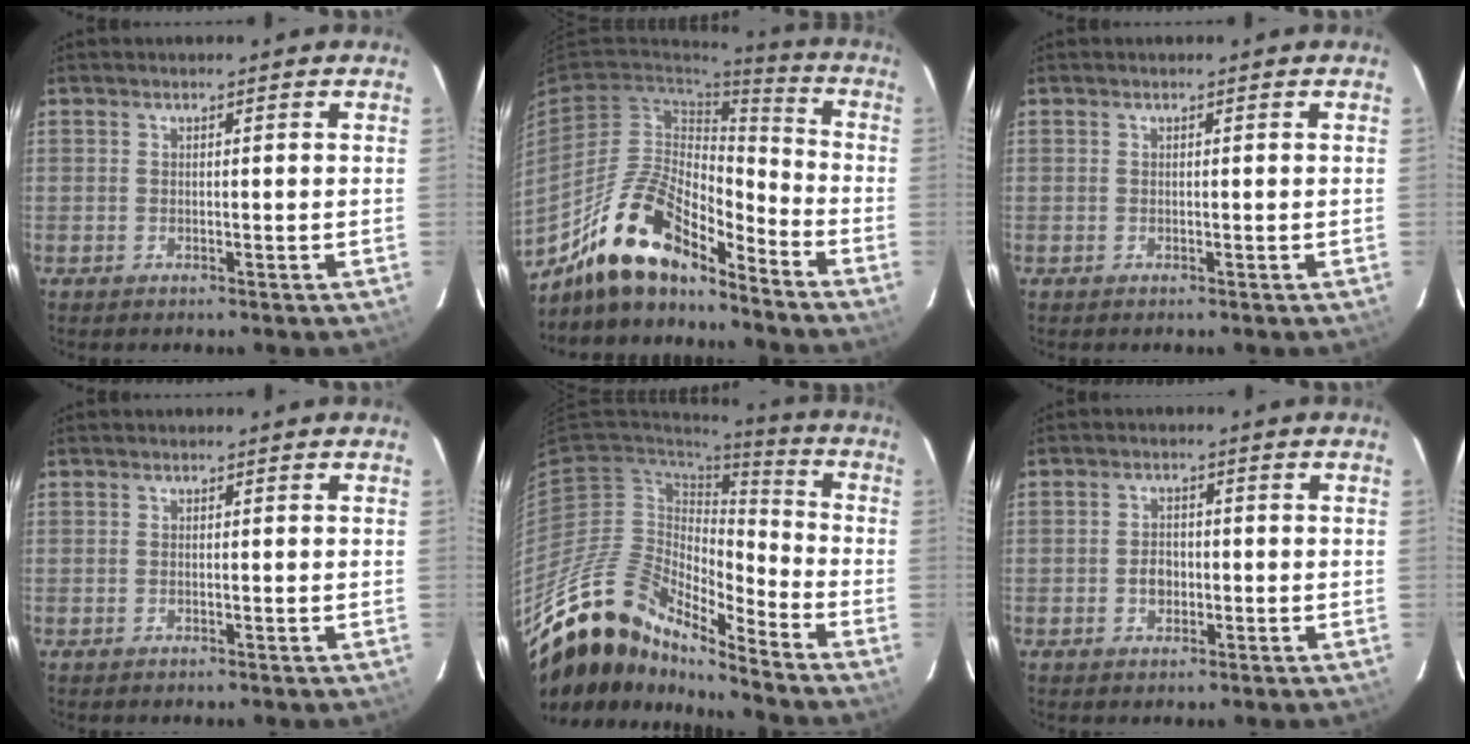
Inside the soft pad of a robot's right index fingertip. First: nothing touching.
{"total": 16.9, "force": [-12.9, 5.7, 9.5], "torque": [-0.190, 0.002, -0.240]}
{"total": 0.0}
{"total": 0.0}
{"total": 18.6, "force": [-15.6, 6.3, 7.9], "torque": [-0.146, -0.008, -0.299]}
{"total": 3.0, "force": [-0.7, 2.4, 1.6], "torque": [-0.029, 0.006, -0.012]}